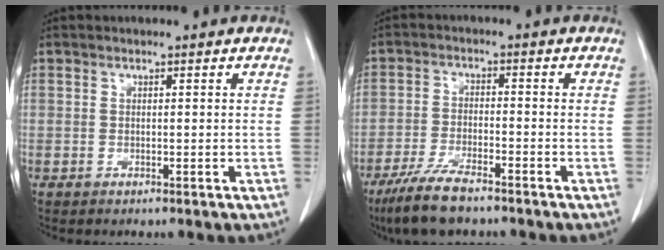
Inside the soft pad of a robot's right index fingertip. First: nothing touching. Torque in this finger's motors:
{"motor_torque": [-0.06, -0.11, -0.01, -0.03]}